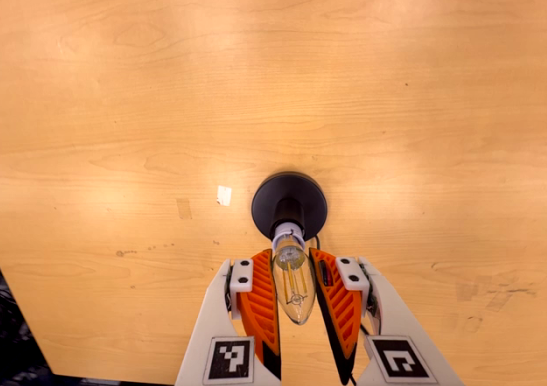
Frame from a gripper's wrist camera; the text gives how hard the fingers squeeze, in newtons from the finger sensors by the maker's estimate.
{"total": 10.5, "left": 10.6, "right": 10.5}